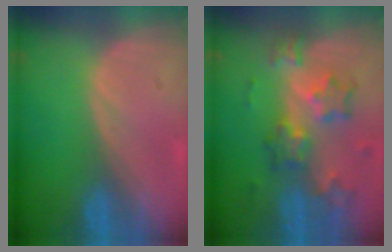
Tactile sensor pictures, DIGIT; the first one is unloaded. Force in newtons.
{"total": 8.4, "press": 7.3, "slide": 4.1}